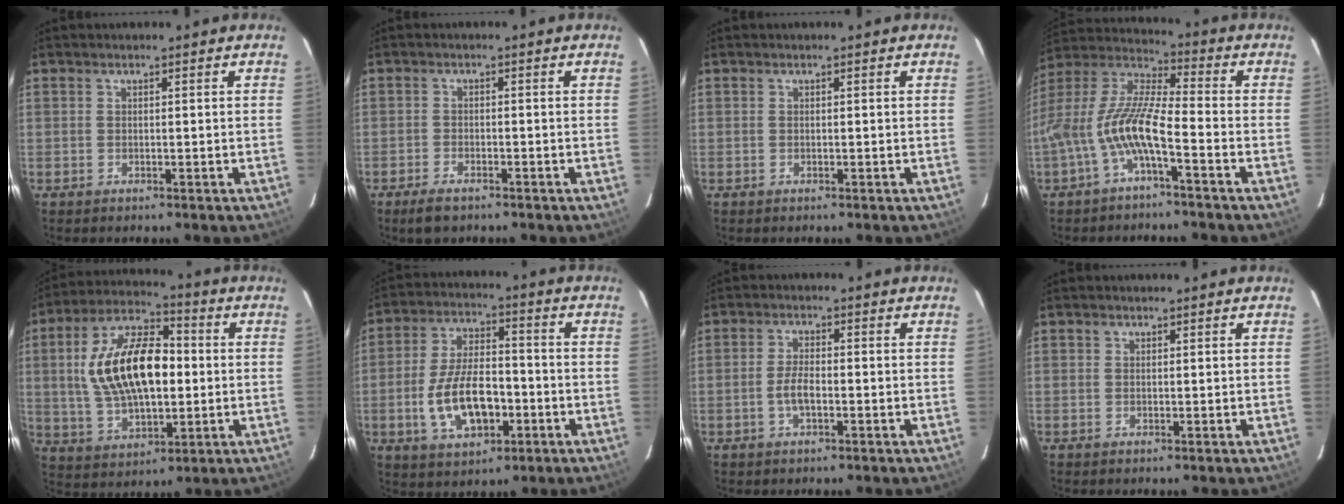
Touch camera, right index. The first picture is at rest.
{"total": 3.9, "force": [-2.9, 1.6, 2.0], "torque": [-0.055, -0.008, -0.053]}
{"total": 0.0}
{"total": 11.5, "force": [-4.5, 2.1, 10.4], "torque": [-0.219, 0.006, -0.089]}
{"total": 18.6, "force": [1.0, 9.5, 16.0], "torque": [-0.304, 0.020, 0.024]}
{"total": 13.3, "force": [-3.9, 6.8, 10.8], "torque": [-0.217, 0.007, -0.058]}
{"total": 3.6, "force": [-1.2, 1.3, 3.1], "torque": [-0.068, 0.002, -0.022]}
{"total": 0.6, "force": [0.3, 0.6, 0.1], "torque": [-0.001, 0.004, 0.003]}